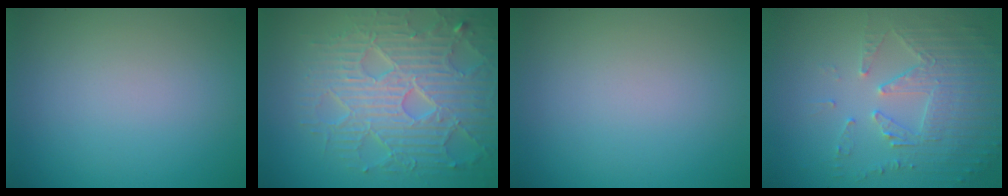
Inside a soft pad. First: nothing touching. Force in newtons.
{"total": 7.8, "press": 6.0, "slide": 4.9}
{"total": 0.0}
{"total": 5.1, "press": 3.7, "slide": 3.6}